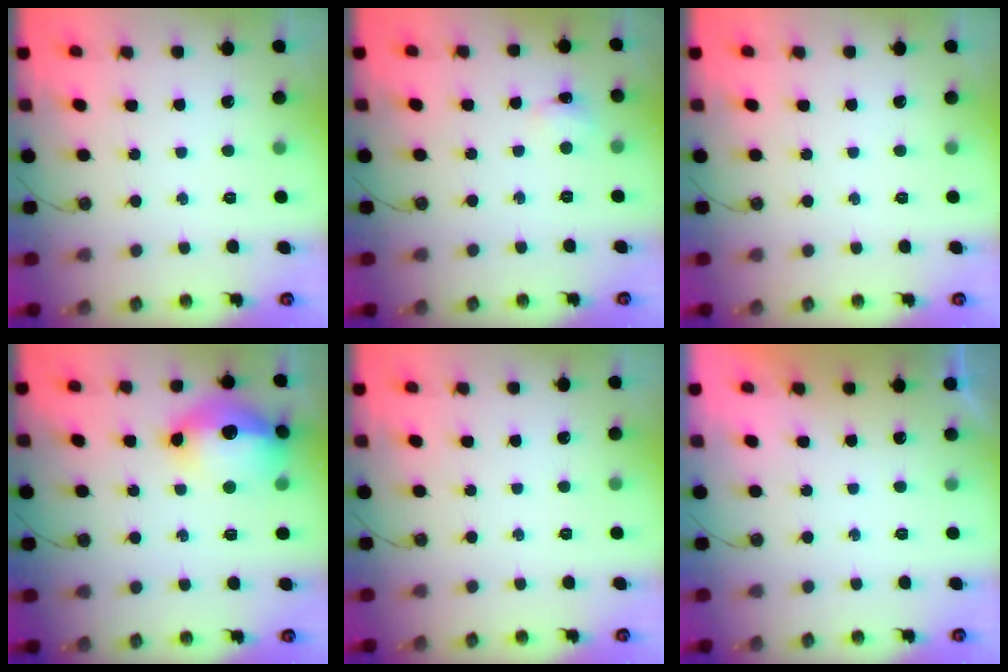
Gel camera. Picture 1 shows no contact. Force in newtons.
{"total": 2.7, "press": 2.6, "slide": 0.5}
{"total": 0.0}
{"total": 16.4, "press": 16.3, "slide": 1.8}
{"total": 0.0}
{"total": 0.0}